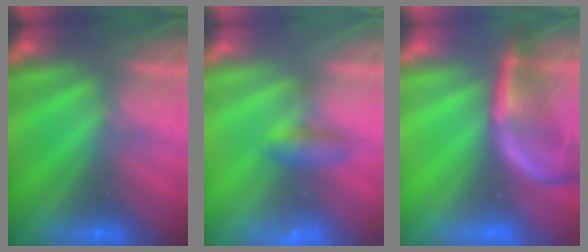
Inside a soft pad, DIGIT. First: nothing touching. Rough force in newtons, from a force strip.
{"total": 2.0}
{"total": 2.3}